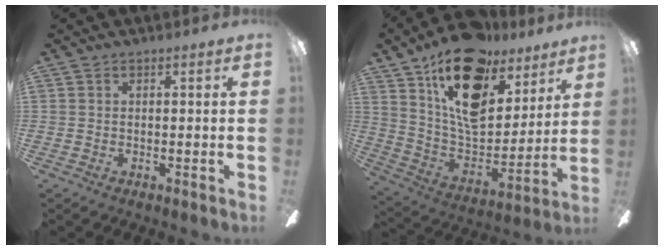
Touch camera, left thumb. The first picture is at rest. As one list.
[{"total": 21.4, "force": [13.4, 11.5, 12.1], "torque": [-0.196, -0.082, 0.238]}]